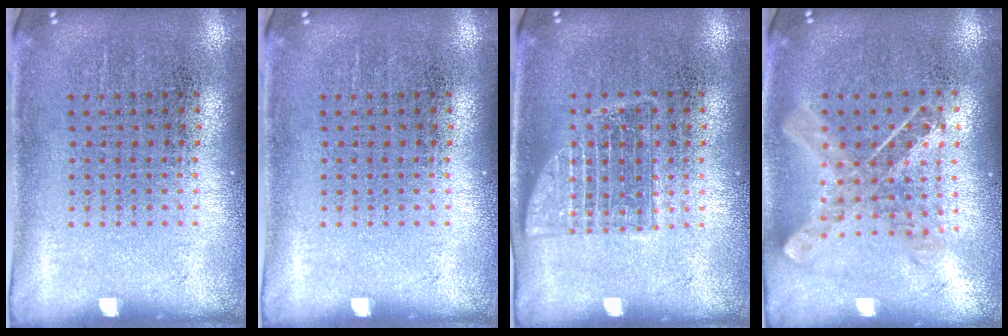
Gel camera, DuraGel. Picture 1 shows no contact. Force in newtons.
{"total": 0.0}
{"total": 1.0, "press": 1.0, "slide": 0.2}
{"total": 0.9, "press": 0.9, "slide": 0.1}